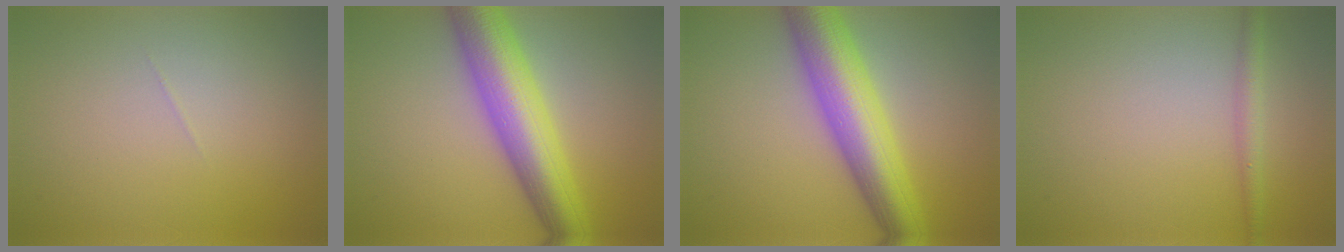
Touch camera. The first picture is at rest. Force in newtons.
{"total": 9.1, "press": 9.1, "slide": 0.2}
{"total": 9.1, "press": 9.1, "slide": 0.2}
{"total": 1.6, "press": 1.6, "slide": 0.1}